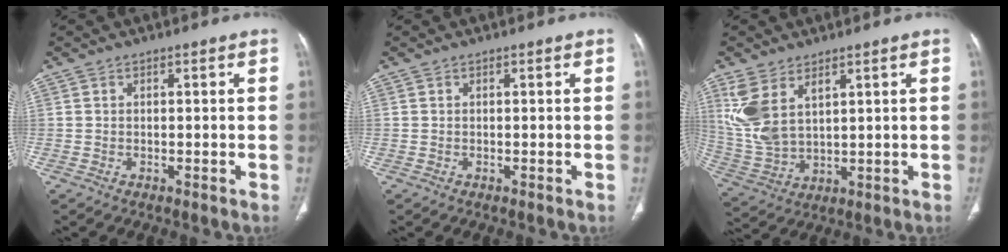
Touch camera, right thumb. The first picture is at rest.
{"total": 0.0}
{"total": 10.4, "force": [4.9, 5.6, 7.3], "torque": [-0.159, -0.013, 0.116]}